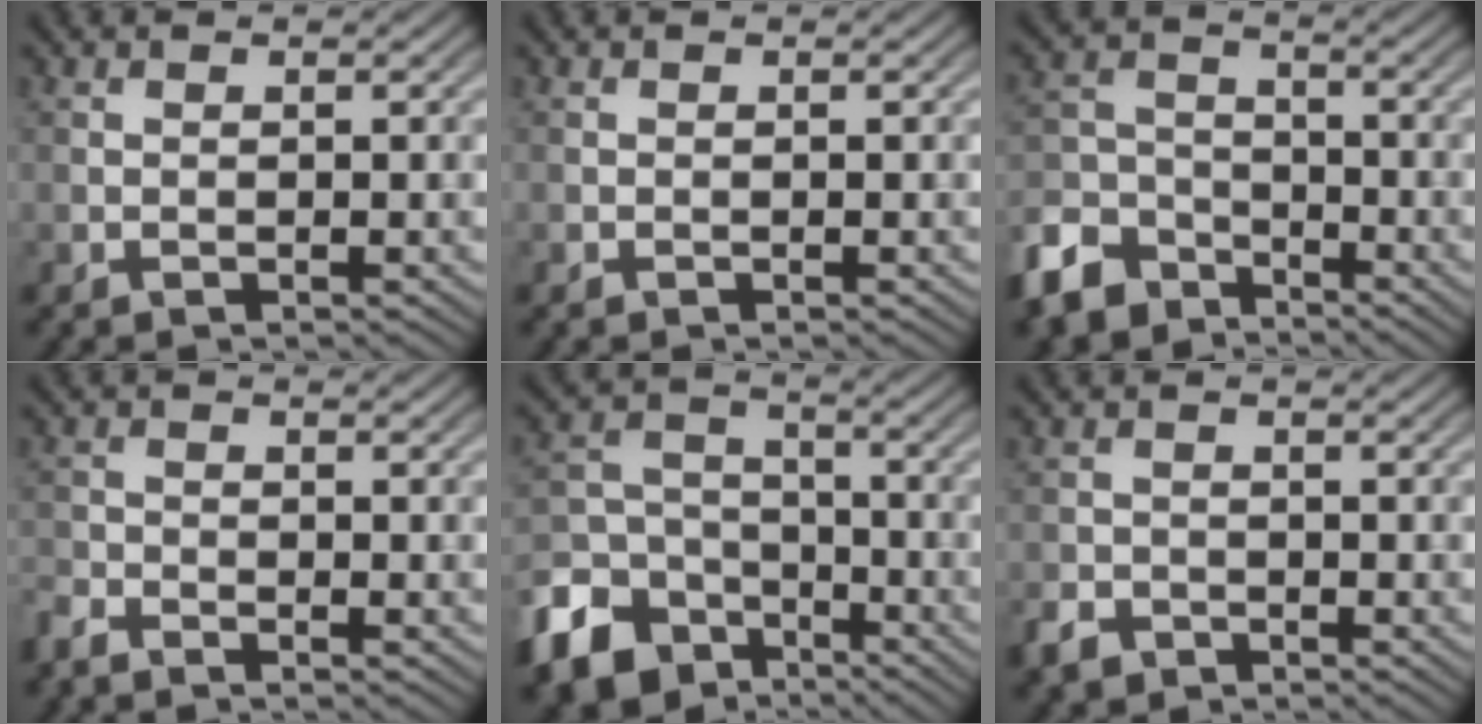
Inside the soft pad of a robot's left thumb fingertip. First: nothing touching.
{"total": 0.0}
{"total": 8.6, "force": [-6.5, 4.7, 3.2], "torque": [-0.081, -0.010, -0.145]}
{"total": 2.3, "force": [-2.2, 0.5, 0.5], "torque": [-0.014, -0.008, -0.056]}
{"total": 11.2, "force": [-6.8, 7.6, 4.5], "torque": [-0.131, -0.024, -0.133]}
{"total": 2.4, "force": [-1.8, 1.5, 0.7], "torque": [-0.016, -0.005, -0.045]}